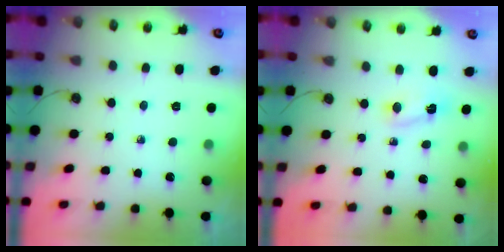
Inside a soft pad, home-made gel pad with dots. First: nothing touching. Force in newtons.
{"total": 2.4, "press": 2.4, "slide": 0.6}